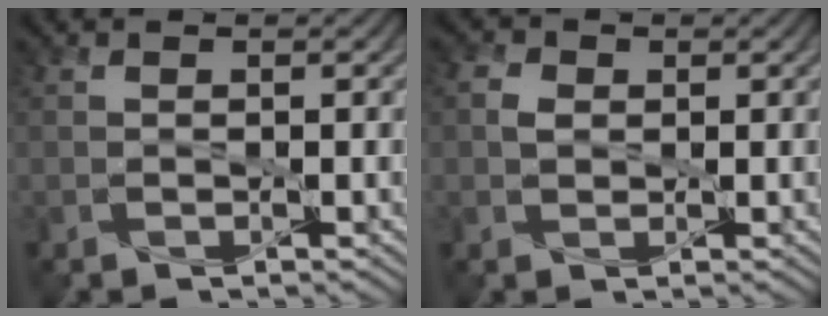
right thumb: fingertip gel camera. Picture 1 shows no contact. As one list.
[{"total": 2.0, "force": [0.0, 1.6, 1.2], "torque": [-0.033, 0.003, -0.006]}]